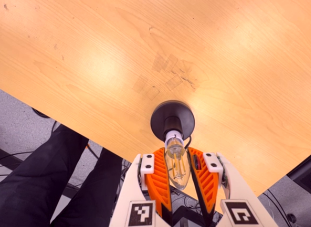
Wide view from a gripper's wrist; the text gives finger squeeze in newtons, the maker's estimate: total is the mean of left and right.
{"total": 11.1, "left": 11.1, "right": 11.2}